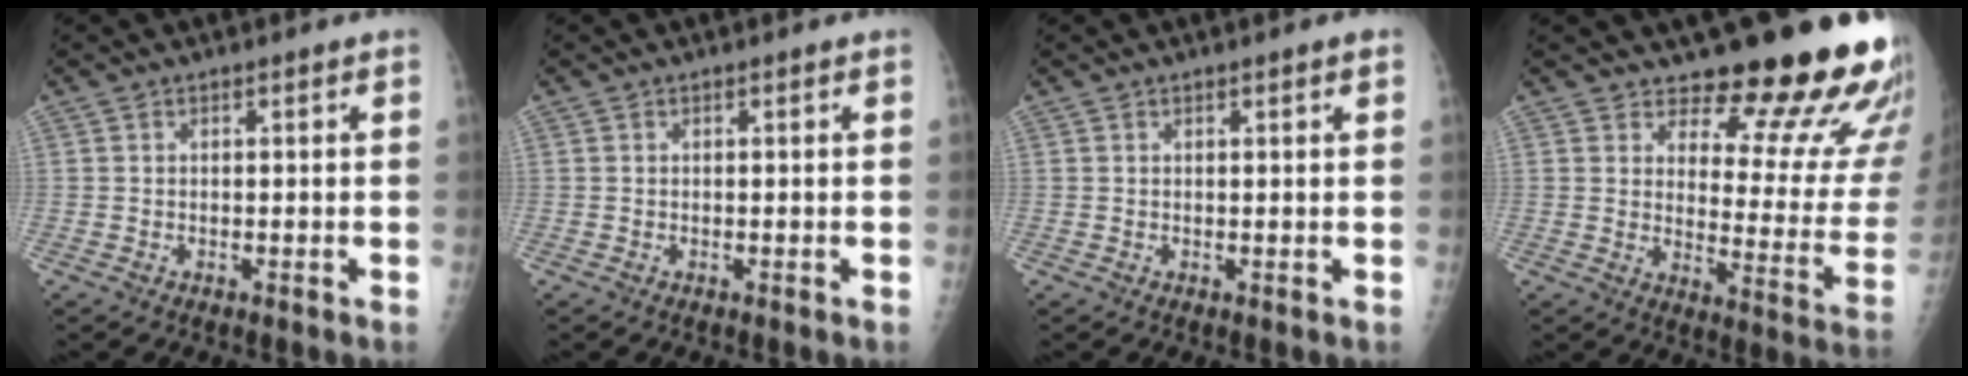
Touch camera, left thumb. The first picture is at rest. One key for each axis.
{"total": 0.0}
{"total": 1.3, "fx": 0.8, "fy": 0.1, "fz": 1.0, "tx": -0.015, "ty": -0.001, "tz": 0.009}
{"total": 19.8, "fx": 15.5, "fy": 6.0, "fz": 10.8, "tx": -0.094, "ty": -0.129, "tz": 0.197}